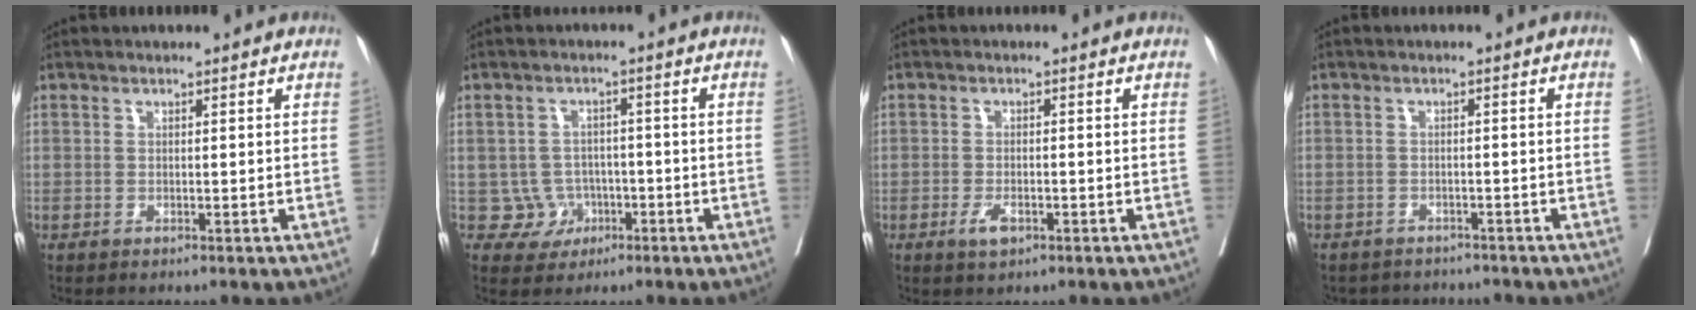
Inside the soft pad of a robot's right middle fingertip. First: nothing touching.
{"total": 4.3, "force": [-1.4, 4.0, 0.3], "torque": [0.006, 0.011, -0.016]}
{"total": 2.8, "force": [-1.4, 1.2, 2.1], "torque": [-0.041, 0.001, -0.024]}
{"total": 6.4, "force": [-5.9, 2.4, 0.2], "torque": [0.004, 0.012, -0.079]}